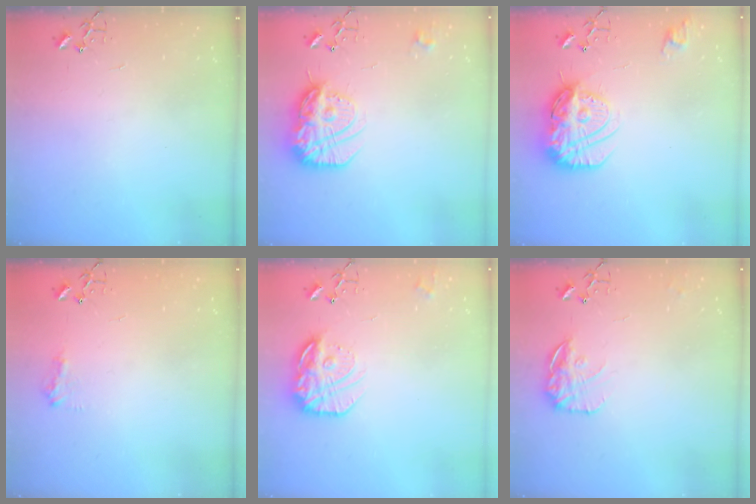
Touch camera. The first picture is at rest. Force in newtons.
{"total": 17.7, "press": 17.6, "slide": 1.8}
{"total": 16.5, "press": 16.5, "slide": 1.6}
{"total": 7.9, "press": 7.9, "slide": 0.6}
{"total": 17.1, "press": 17.0, "slide": 1.2}
{"total": 12.9, "press": 12.8, "slide": 0.6}